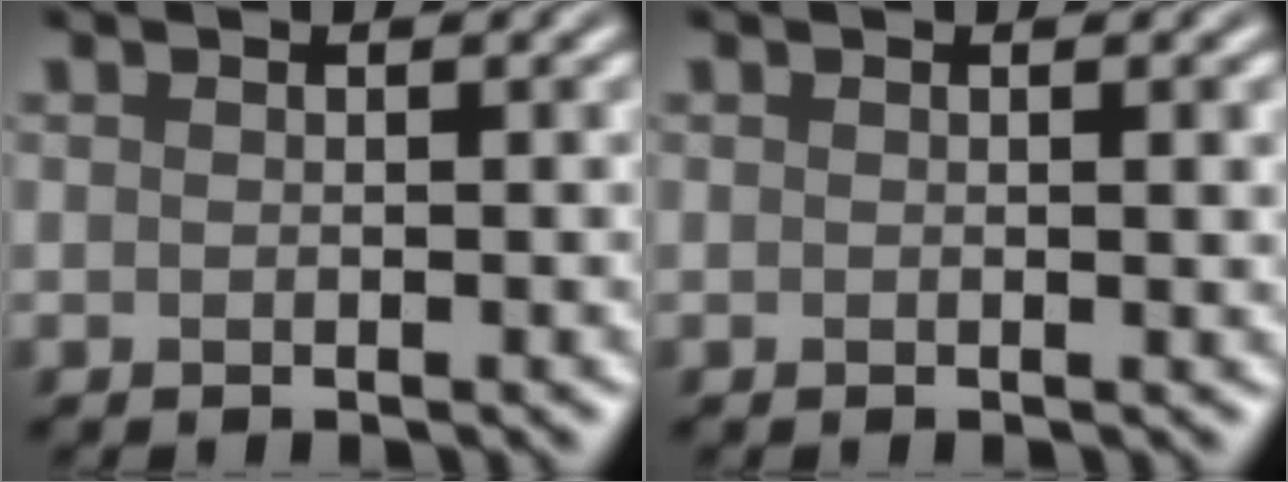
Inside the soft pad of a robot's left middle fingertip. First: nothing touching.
{"total": 1.3, "force": [0.2, 0.4, 1.2], "torque": [-0.013, 0.001, -0.001]}